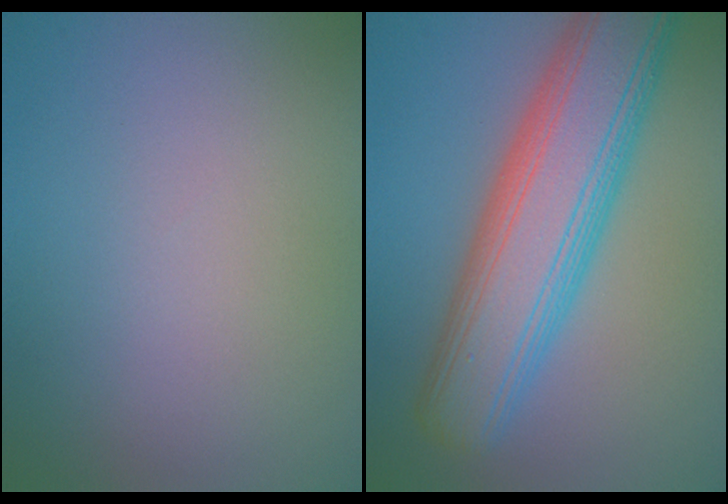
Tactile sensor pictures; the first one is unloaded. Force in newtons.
{"total": 10.2, "press": 10.2, "slide": 0.6}